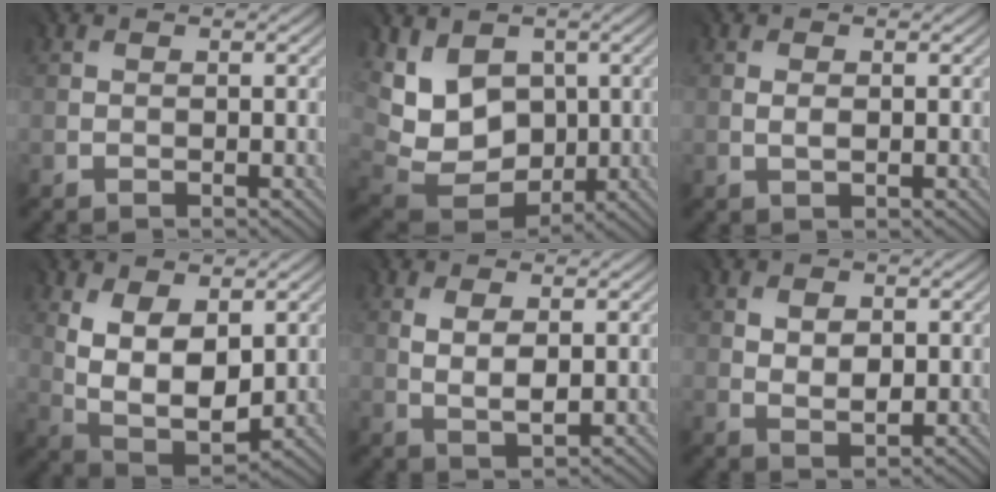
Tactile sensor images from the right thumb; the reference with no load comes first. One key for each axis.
{"total": 9.3, "fx": 2.6, "fy": 7.2, "fz": 5.4, "tx": -0.135, "ty": -0.006, "tz": 0.062}
{"total": 0.6, "fx": 0.2, "fy": 0.3, "fz": 0.4, "tx": -0.009, "ty": -0.002, "tz": 0.005}
{"total": 8.9, "fx": 2.5, "fy": 4.9, "fz": 6.9, "tx": -0.159, "ty": -0.013, "tz": 0.055}
{"total": 3.0, "fx": 1.0, "fy": 1.4, "fz": 2.5, "tx": -0.054, "ty": -0.005, "tz": 0.026}
{"total": 3.2, "fx": 1.1, "fy": 2.0, "fz": 2.2, "tx": -0.036, "ty": -0.004, "tz": 0.021}